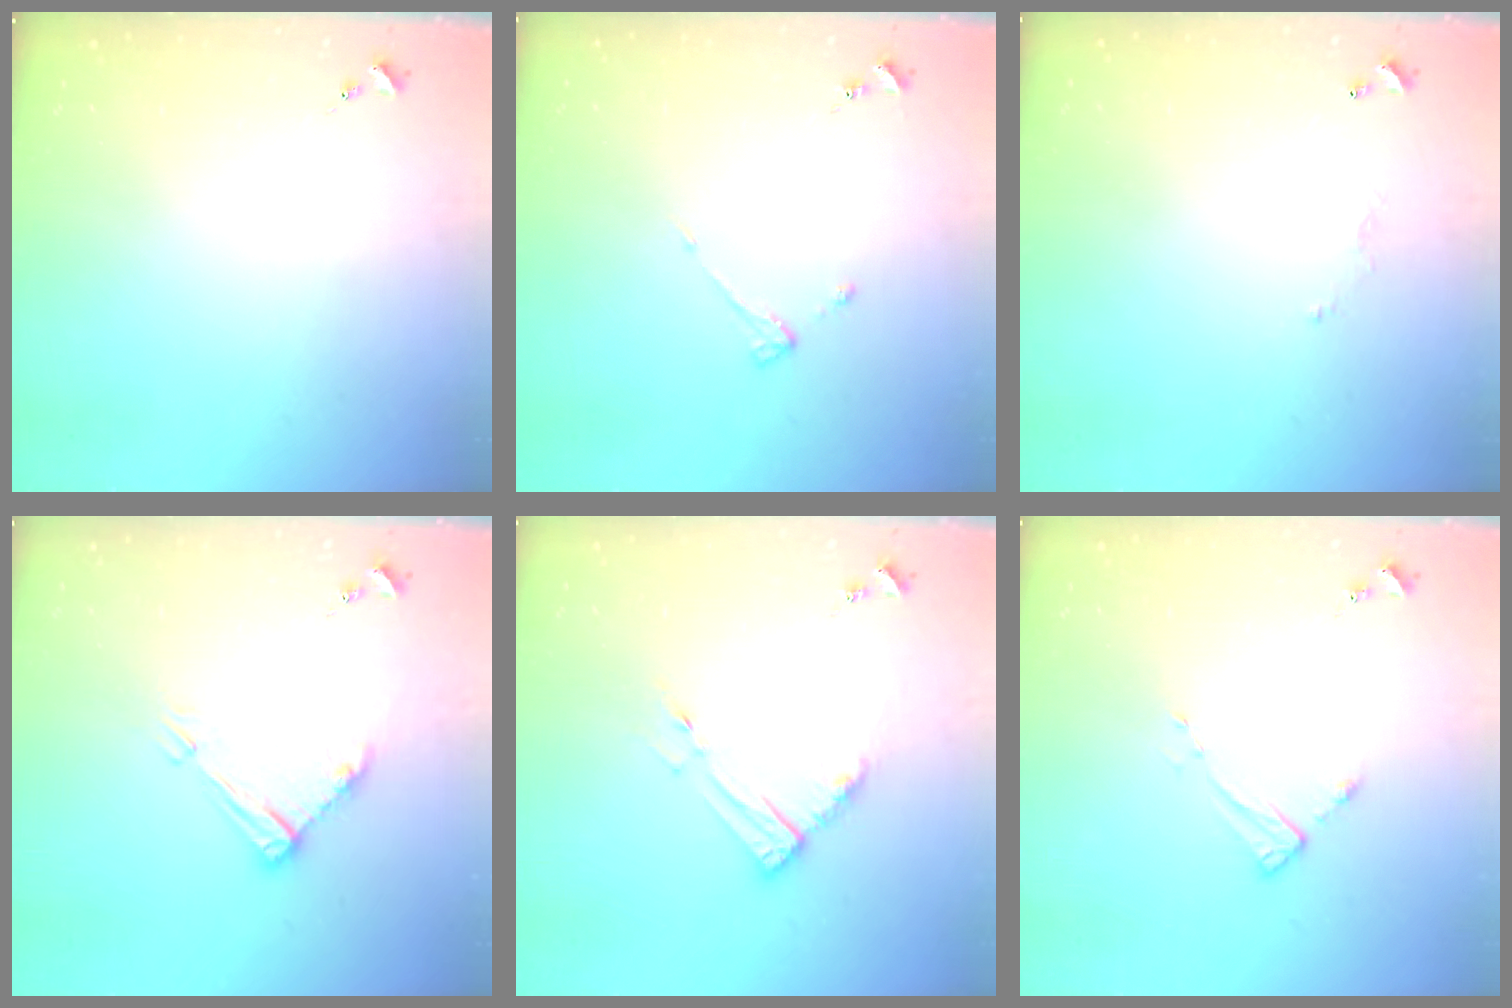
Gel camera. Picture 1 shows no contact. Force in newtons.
{"total": 2.9, "press": 2.9, "slide": 0.5}
{"total": 3.6, "press": 3.6, "slide": 0.1}
{"total": 9.1, "press": 9.1, "slide": 0.8}
{"total": 9.3, "press": 9.2, "slide": 1.0}
{"total": 2.6, "press": 2.6, "slide": 0.4}